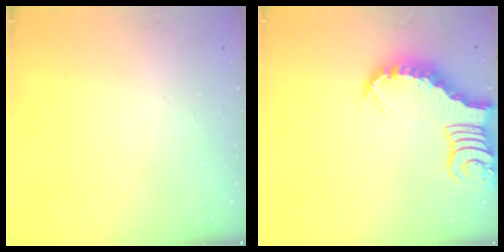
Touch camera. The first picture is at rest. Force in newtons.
{"total": 3.7, "press": 3.7, "slide": 0.5}